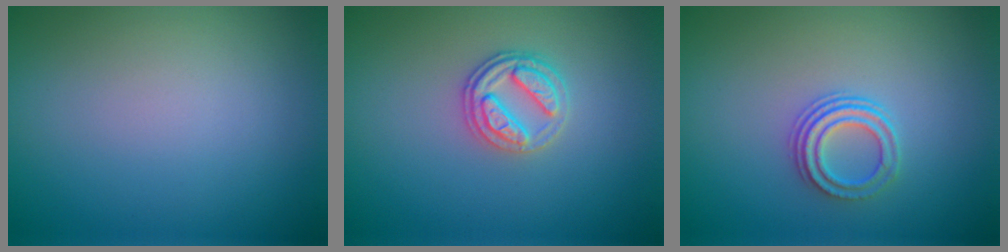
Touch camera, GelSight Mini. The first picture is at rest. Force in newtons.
{"total": 2.7, "press": 2.6, "slide": 0.8}
{"total": 2.5, "press": 2.1, "slide": 1.4}